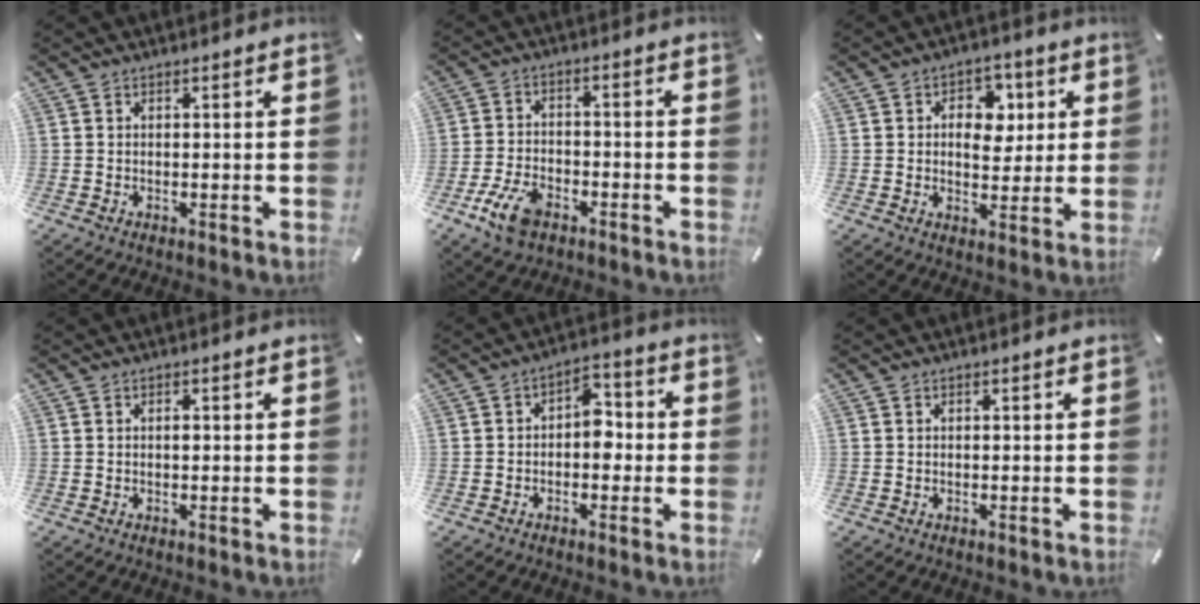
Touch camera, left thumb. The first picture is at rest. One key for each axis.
{"total": 8.8, "fx": -5.0, "fy": 4.8, "fz": 5.3, "tx": -0.116, "ty": 0.017, "tz": -0.093}
{"total": 8.2, "fx": 1.5, "fy": 6.2, "fz": 5.1, "tx": -0.056, "ty": -0.004, "tz": 0.018}
{"total": 0.6, "fx": 0.0, "fy": 0.3, "fz": 0.5, "tx": -0.011, "ty": -0.002, "tz": 0.000}
{"total": 6.5, "fx": -1.0, "fy": 4.2, "fz": 4.9, "tx": -0.064, "ty": 0.011, "tz": -0.024}
{"total": 0.0}